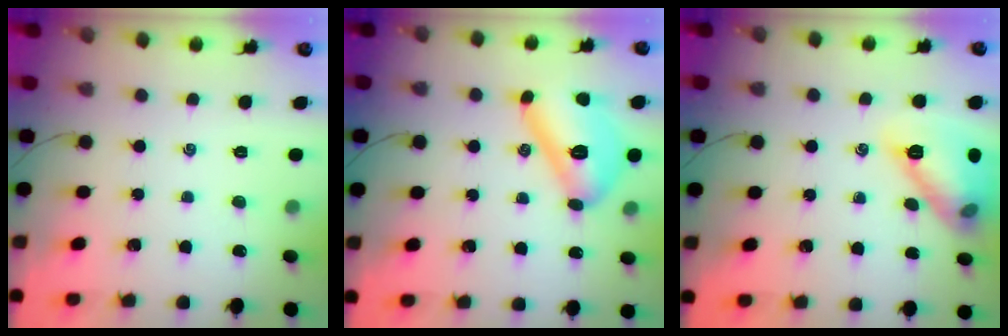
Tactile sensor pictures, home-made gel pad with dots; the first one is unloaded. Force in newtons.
{"total": 14.9, "press": 14.9, "slide": 1.0}
{"total": 13.9, "press": 13.9, "slide": 0.3}